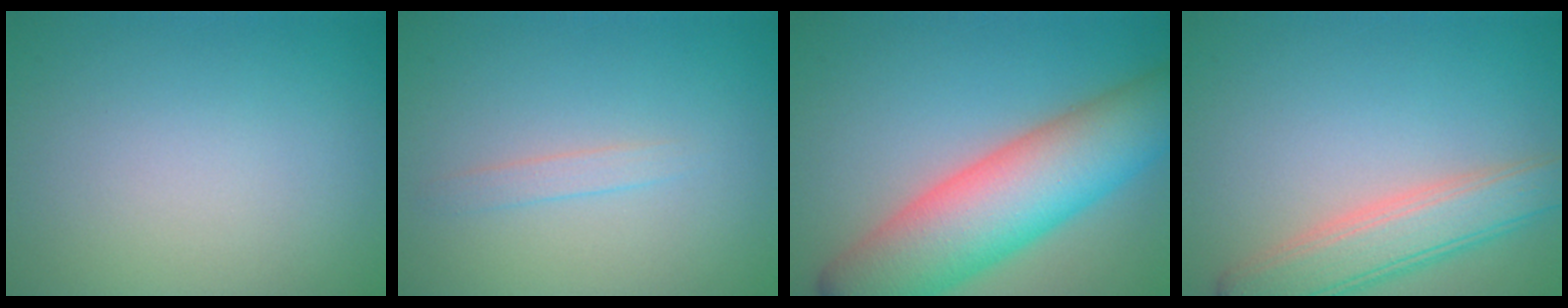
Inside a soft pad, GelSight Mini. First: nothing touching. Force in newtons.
{"total": 1.1, "press": 1.1, "slide": 0.0}
{"total": 11.2, "press": 11.2, "slide": 0.3}
{"total": 5.2, "press": 5.2, "slide": 0.4}